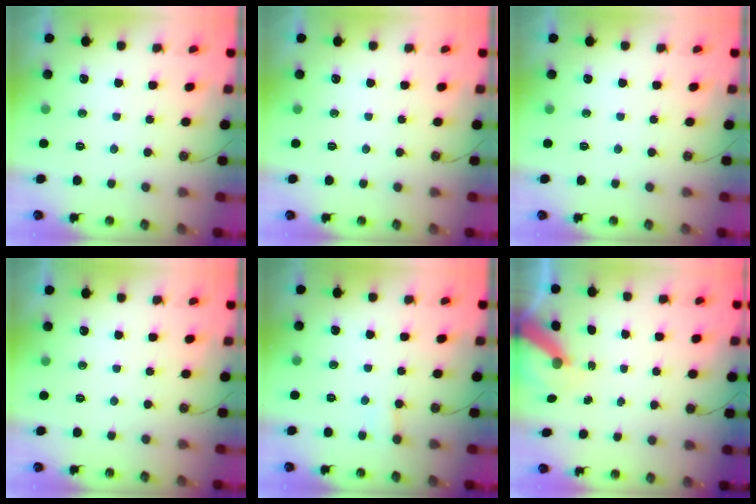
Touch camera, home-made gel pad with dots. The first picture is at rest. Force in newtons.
{"total": 0.0}
{"total": 0.0}
{"total": 0.0}
{"total": 4.4, "press": 4.3, "slide": 0.3}
{"total": 7.5, "press": 7.5, "slide": 0.7}